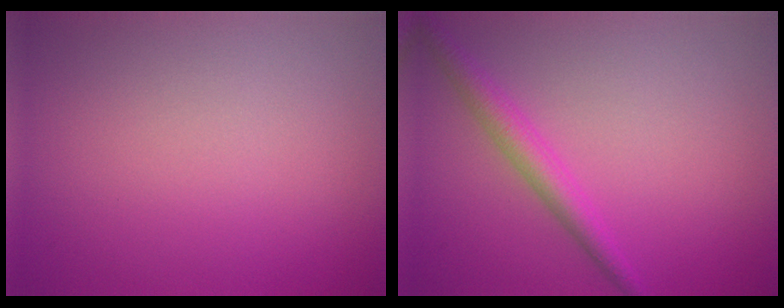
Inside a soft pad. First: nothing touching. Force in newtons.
{"total": 2.7, "press": 2.7, "slide": 0.0}